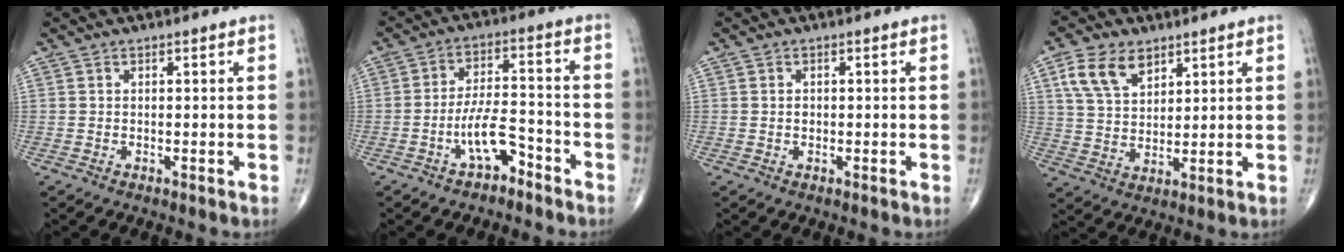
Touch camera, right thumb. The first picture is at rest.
{"total": 7.6, "force": [-4.3, 3.2, 5.3], "torque": [-0.089, 0.042, -0.076]}
{"total": 1.0, "force": [0.0, 0.7, 0.6], "torque": [-0.006, 0.000, 0.001]}
{"total": 9.3, "force": [5.0, 5.7, 5.4], "torque": [-0.089, -0.015, 0.099]}